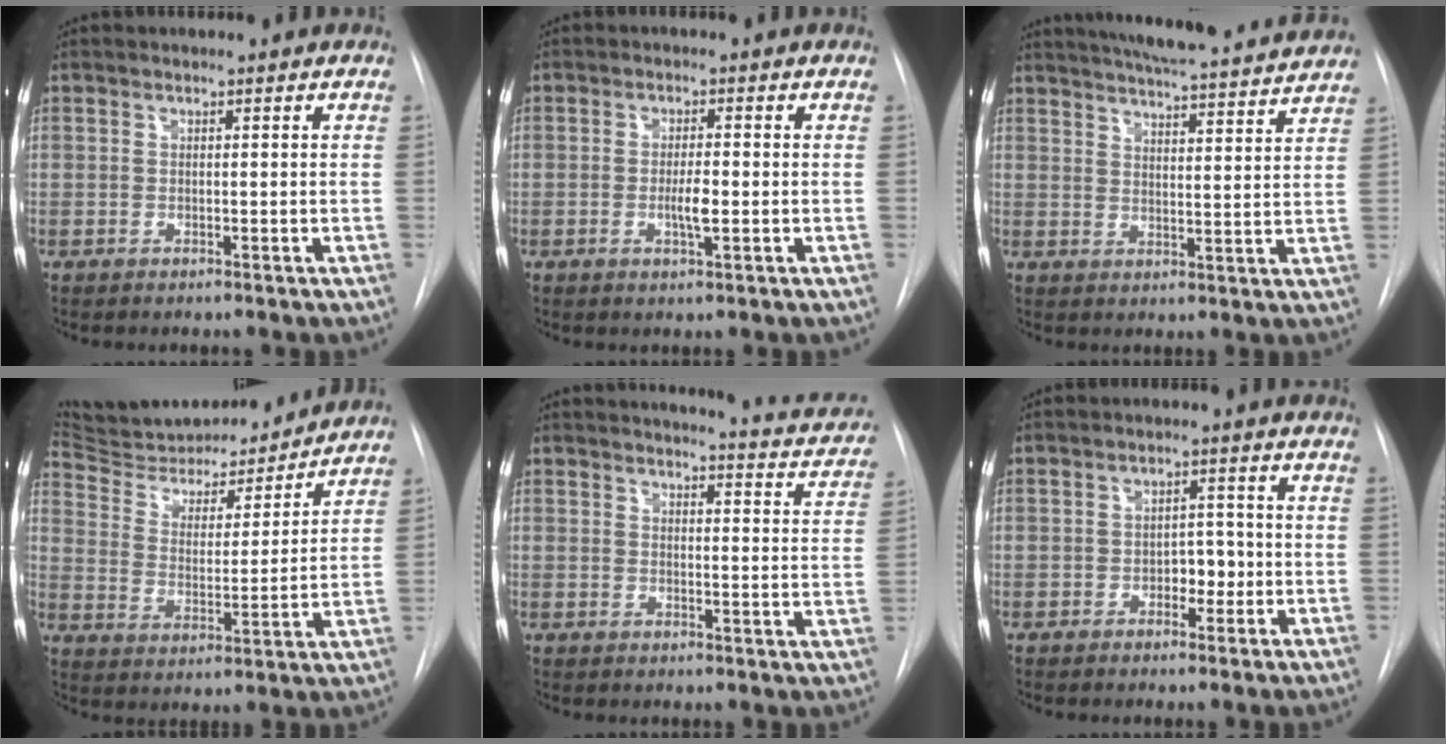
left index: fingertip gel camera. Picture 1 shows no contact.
{"total": 3.0, "force": [-0.6, 0.5, 2.9], "torque": [-0.054, -0.002, -0.009]}
{"total": 19.4, "force": [17.9, 1.3, 7.4], "torque": [-0.118, -0.006, 0.233]}
{"total": 20.6, "force": [19.2, 4.6, 5.9], "torque": [-0.102, -0.004, 0.294]}
{"total": 13.7, "force": [13.3, 1.2, 3.0], "torque": [-0.025, -0.062, 0.131]}
{"total": 3.4, "force": [-1.0, 2.1, 2.5], "torque": [-0.028, 0.006, -0.013]}